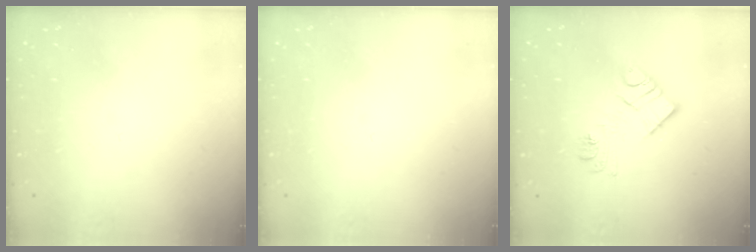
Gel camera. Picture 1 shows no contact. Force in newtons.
{"total": 0.0}
{"total": 11.0, "press": 11.0, "slide": 0.6}